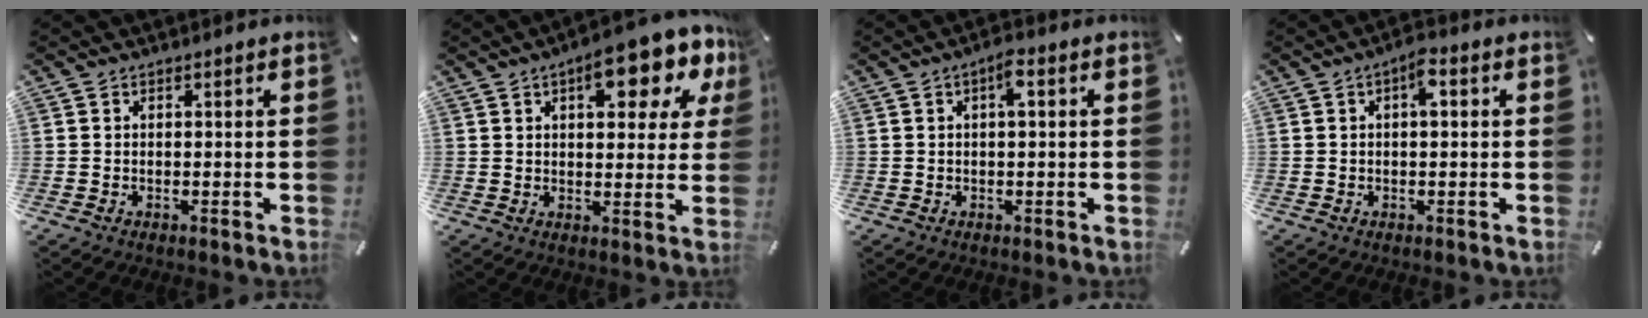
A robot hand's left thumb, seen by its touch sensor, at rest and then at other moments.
{"total": 13.8, "force": [6.7, 6.0, 10.4], "torque": [-0.127, -0.028, 0.106]}
{"total": 3.3, "force": [0.6, 1.0, 3.1], "torque": [-0.054, 0.007, 0.005]}
{"total": 3.9, "force": [0.7, 1.5, 3.5], "torque": [-0.057, 0.007, 0.006]}